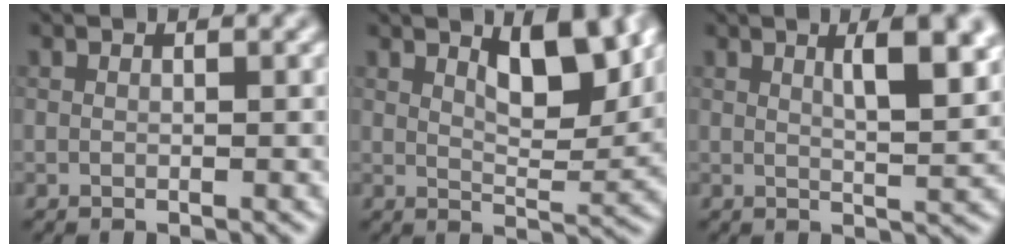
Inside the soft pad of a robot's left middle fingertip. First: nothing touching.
{"total": 5.5, "force": [2.7, 2.0, 4.3], "torque": [-0.073, -0.007, 0.042]}
{"total": 6.0, "force": [2.1, 1.8, 5.4], "torque": [-0.061, 0.008, 0.027]}